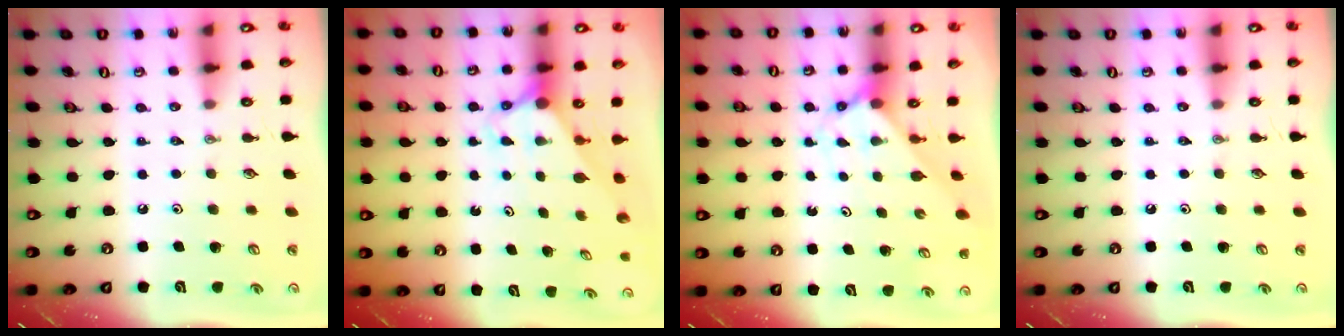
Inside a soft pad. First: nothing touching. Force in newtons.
{"total": 2.9, "press": 2.9, "slide": 0.0}
{"total": 2.7, "press": 2.7, "slide": 0.2}
{"total": 0.0}